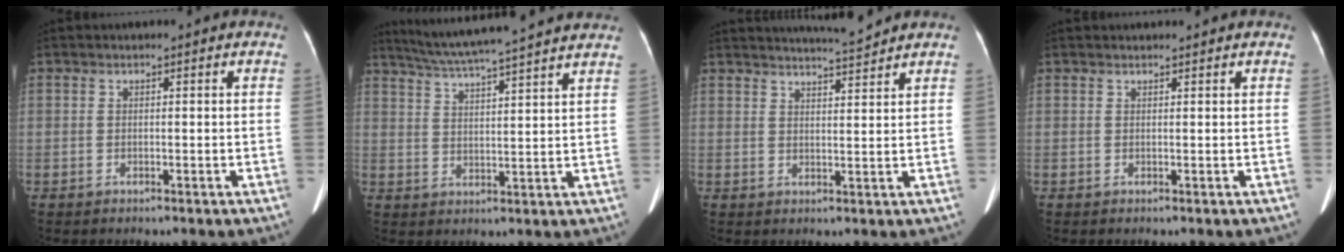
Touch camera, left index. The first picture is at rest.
{"total": 17.0, "force": [15.0, -0.5, 7.9], "torque": [-0.141, 0.017, 0.211]}
{"total": 5.2, "force": [5.1, -0.7, 1.2], "torque": [-0.024, 0.000, 0.076]}
{"total": 1.3, "force": [1.2, 0.2, 0.2], "torque": [-0.007, 0.015, 0.020]}